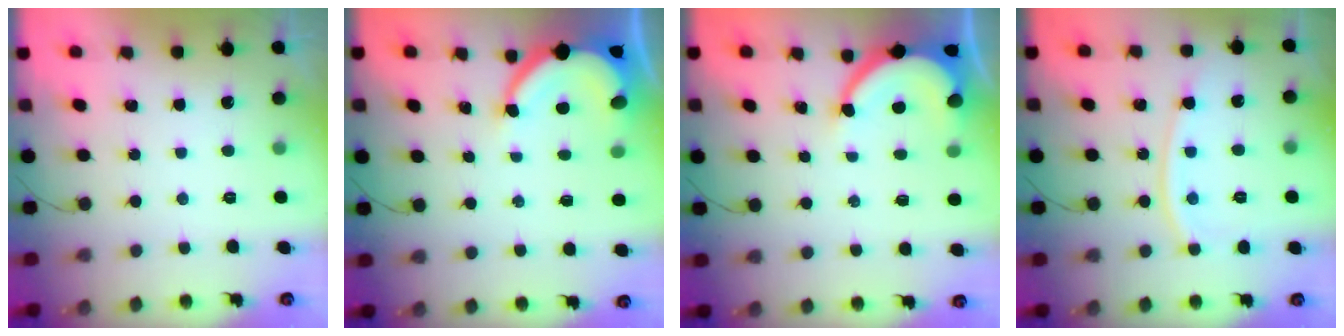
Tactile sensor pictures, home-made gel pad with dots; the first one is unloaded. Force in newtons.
{"total": 7.2, "press": 7.2, "slide": 0.7}
{"total": 7.8, "press": 7.8, "slide": 0.6}
{"total": 10.4, "press": 10.4, "slide": 1.2}